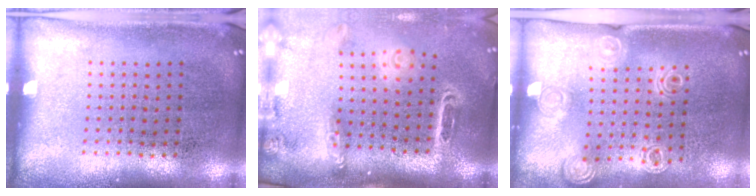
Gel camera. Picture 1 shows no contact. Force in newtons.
{"total": 2.7, "press": 1.9, "slide": 1.9}
{"total": 1.4, "press": 1.4, "slide": 0.1}